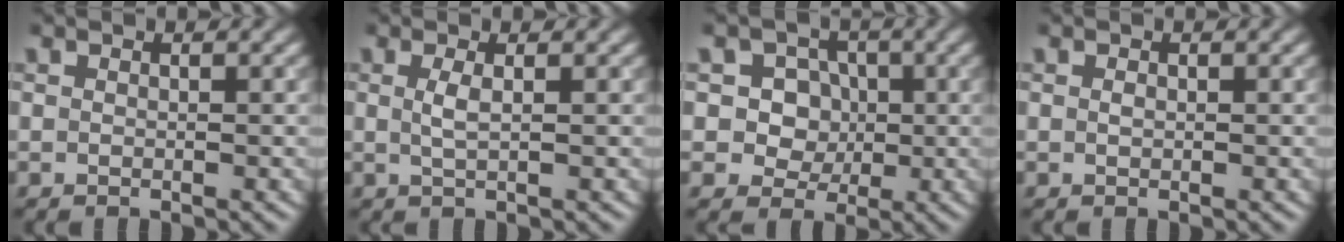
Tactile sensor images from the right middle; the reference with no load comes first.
{"total": 1.5, "force": [0.3, 0.4, 1.4], "torque": [-0.029, 0.001, 0.005]}
{"total": 6.4, "force": [1.4, 5.6, 2.8], "torque": [-0.025, 0.021, 0.008]}
{"total": 0.5, "force": [0.1, 0.4, 0.4], "torque": [-0.008, 0.000, 0.002]}